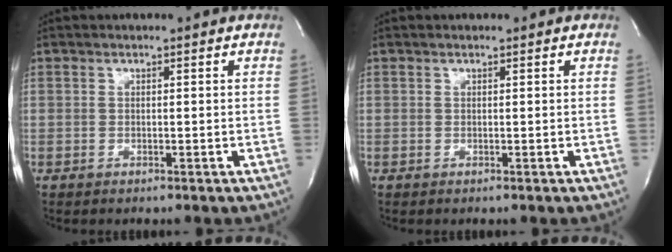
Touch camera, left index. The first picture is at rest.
{"total": 0.0}